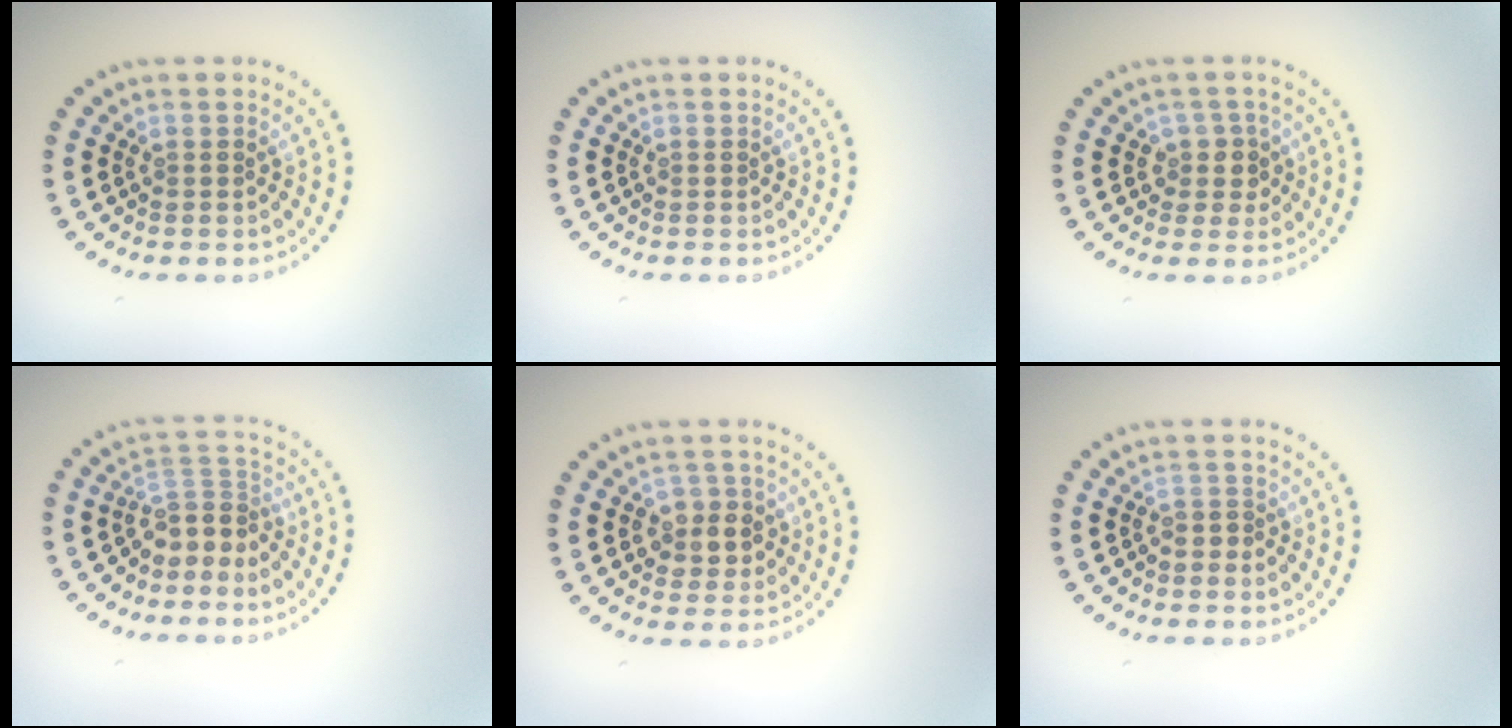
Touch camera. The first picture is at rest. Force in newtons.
{"total": 0.0}
{"total": 2.0, "press": 1.6, "slide": 1.3}
{"total": 3.1, "press": 2.2, "slide": 2.2}
{"total": 2.8, "press": 2.6, "slide": 1.1}
{"total": 0.8, "press": 0.5, "slide": 0.6}